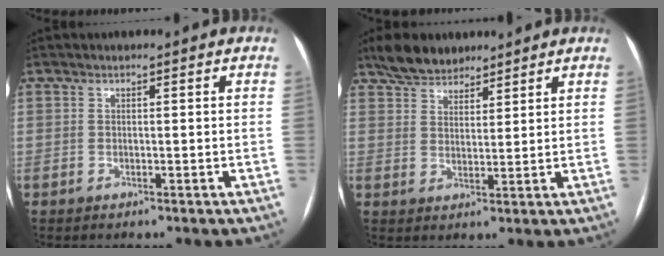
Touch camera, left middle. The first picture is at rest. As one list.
[{"total": 6.5, "force": [5.6, 2.8, 1.9], "torque": [-0.035, 0.013, 0.103]}]